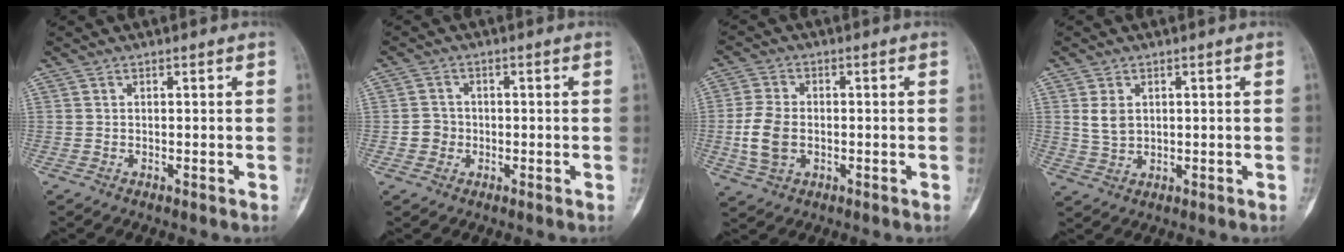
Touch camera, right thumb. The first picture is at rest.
{"total": 2.9, "force": [-0.7, 2.8, 0.7], "torque": [0.004, 0.008, -0.017]}
{"total": 7.6, "force": [-1.1, 5.1, 5.4], "torque": [-0.112, 0.005, -0.022]}
{"total": 3.8, "force": [1.0, 2.8, 2.5], "torque": [-0.038, -0.006, 0.028]}